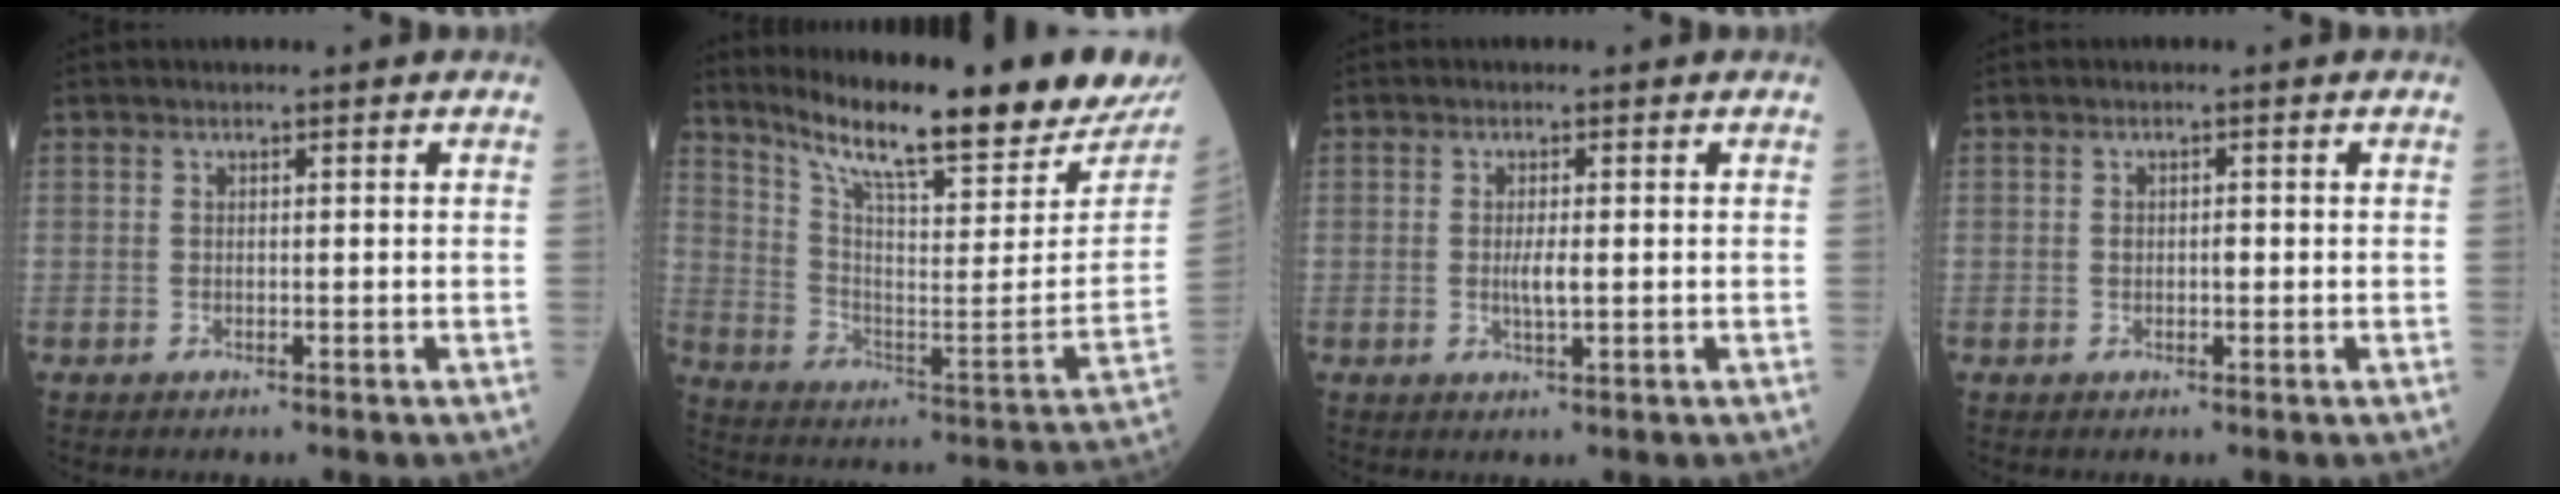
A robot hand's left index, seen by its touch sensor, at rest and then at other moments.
{"total": 24.3, "force": [20.7, 1.4, 12.6], "torque": [-0.213, -0.070, 0.300]}
{"total": 2.3, "force": [0.0, 0.3, 2.2], "torque": [-0.047, -0.003, 0.001]}
{"total": 1.3, "force": [0.0, 0.8, 1.1], "torque": [-0.018, 0.002, 0.001]}